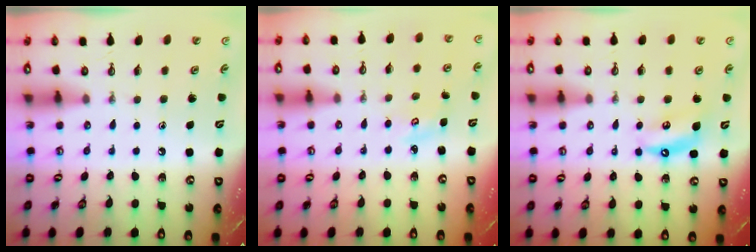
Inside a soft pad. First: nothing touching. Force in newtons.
{"total": 2.9, "press": 2.8, "slide": 0.3}
{"total": 5.3, "press": 5.2, "slide": 0.8}